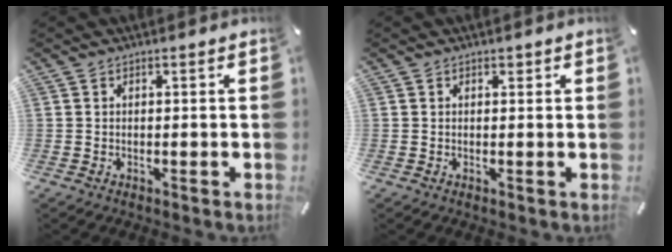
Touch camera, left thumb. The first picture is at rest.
{"total": 0.7, "force": [0.3, 0.6, 0.2], "torque": [0.005, -0.001, 0.005]}